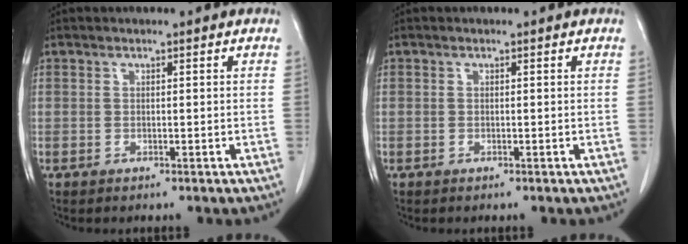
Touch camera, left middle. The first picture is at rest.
{"total": 0.0}